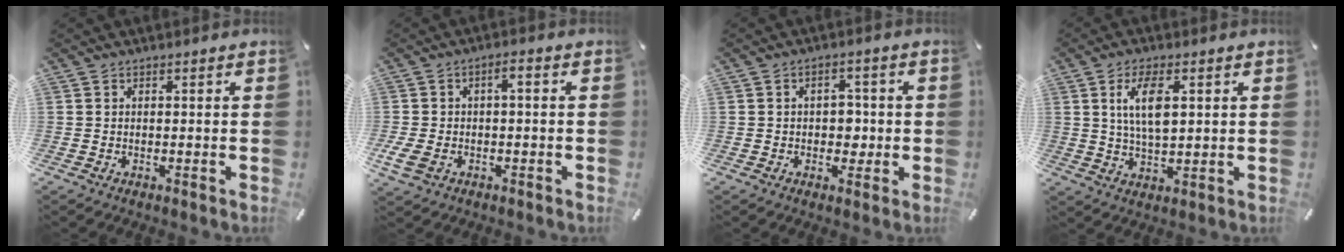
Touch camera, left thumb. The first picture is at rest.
{"total": 5.9, "force": [-1.8, 3.4, 4.4], "torque": [-0.094, 0.007, -0.034]}
{"total": 4.7, "force": [-0.2, 3.7, 3.0], "torque": [-0.042, 0.003, -0.009]}
{"total": 8.5, "force": [2.6, 3.6, 7.2], "torque": [-0.147, -0.005, 0.038]}